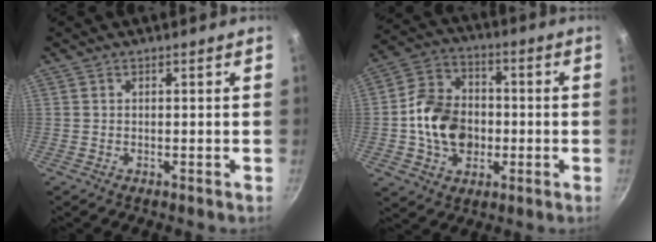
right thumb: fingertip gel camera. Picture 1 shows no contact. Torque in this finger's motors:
{"motor_torque": [1.10, 1.07, 1.15, -0.41, 0.11]}